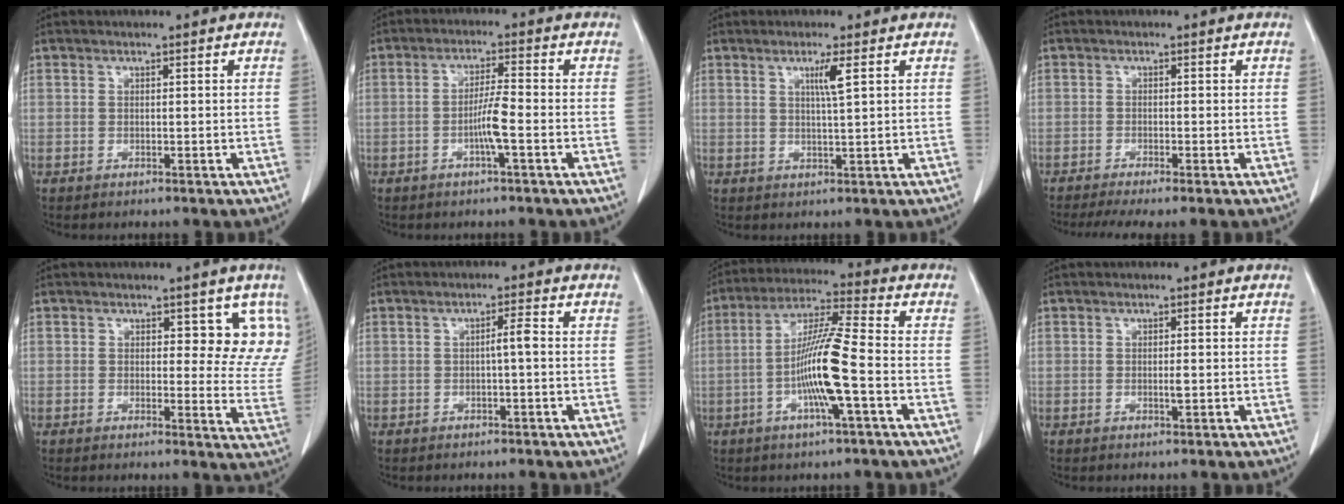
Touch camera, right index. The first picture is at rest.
{"total": 4.5, "force": [-1.5, -0.2, 4.2], "torque": [-0.083, 0.002, -0.028]}
{"total": 3.0, "force": [1.2, -0.5, 2.7], "torque": [-0.050, -0.005, 0.022]}
{"total": 5.1, "force": [-4.0, 0.1, 3.1], "torque": [-0.046, -0.009, -0.065]}
{"total": 8.0, "force": [4.9, 4.2, 4.8], "torque": [-0.025, -0.020, 0.040]}
{"total": 1.9, "force": [-0.2, 0.0, 1.9], "torque": [-0.030, 0.003, -0.003]}
{"total": 11.4, "force": [-2.9, -0.1, 11.1], "torque": [-0.212, 0.003, -0.060]}
{"total": 0.6, "force": [-0.1, 0.1, 0.6], "torque": [-0.011, 0.000, -0.001]}